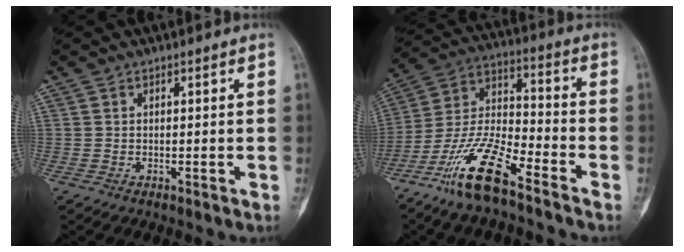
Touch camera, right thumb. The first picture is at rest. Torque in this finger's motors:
{"motor_torque": [0.16, 0.16, 1.46, -1.31, 0.19]}